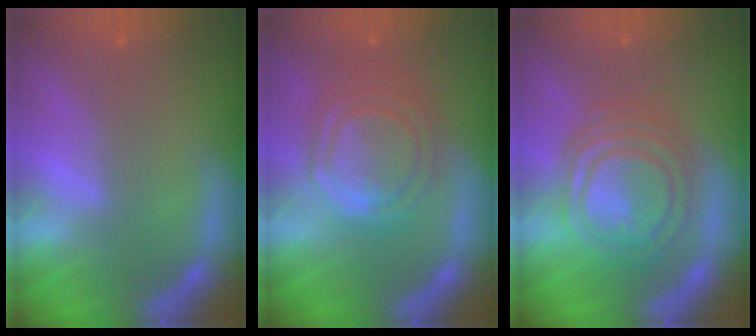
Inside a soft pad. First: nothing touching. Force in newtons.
{"total": 9.5}
{"total": 9.5}